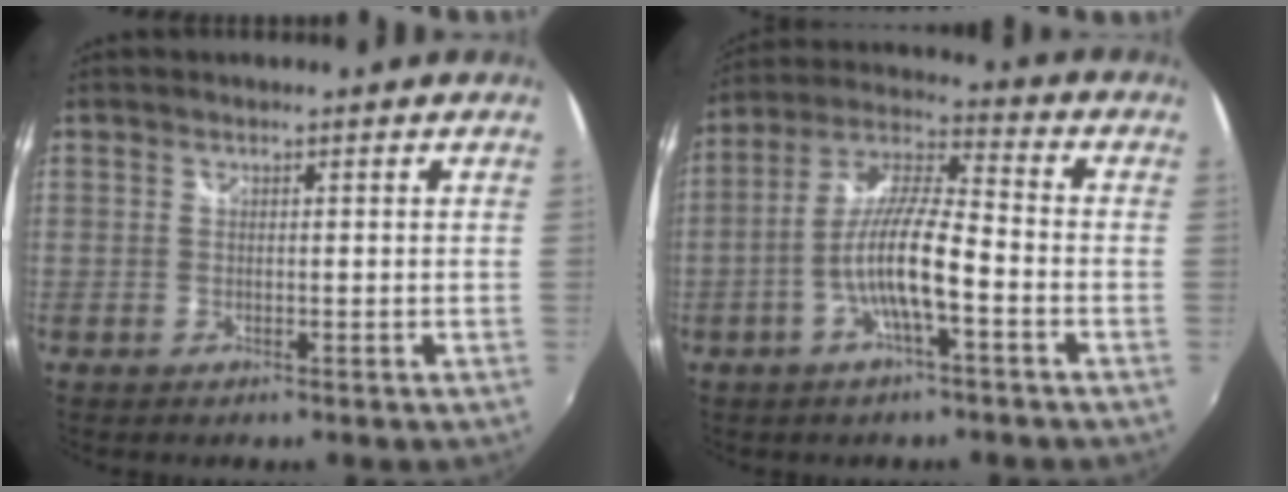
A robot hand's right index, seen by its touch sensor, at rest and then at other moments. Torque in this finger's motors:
{"motor_torque": [1.58, -0.56, 0.79, 0.21]}